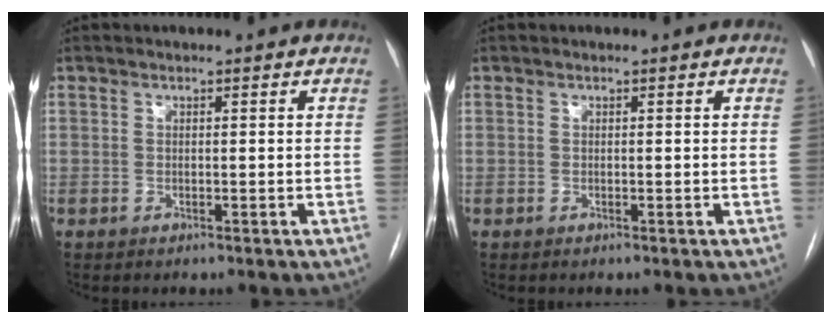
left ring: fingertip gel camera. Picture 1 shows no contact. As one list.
[{"total": 0.0}]